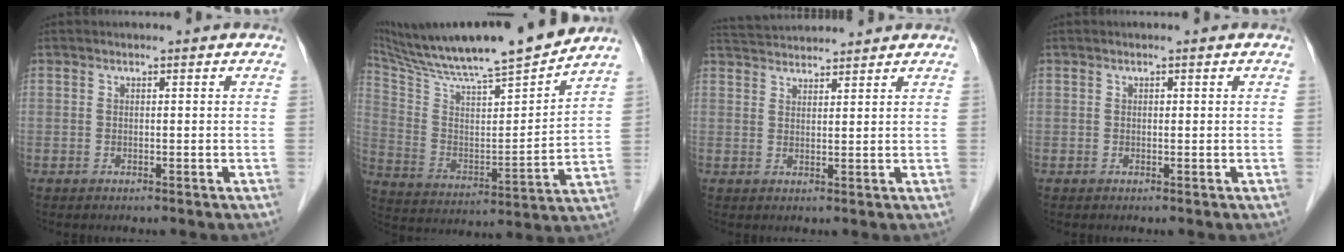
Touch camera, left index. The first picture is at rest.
{"total": 22.3, "force": [19.7, 0.2, 10.4], "torque": [-0.182, -0.015, 0.318]}
{"total": 6.6, "force": [6.5, 0.4, 1.3], "torque": [-0.031, 0.038, 0.108]}
{"total": 0.0}